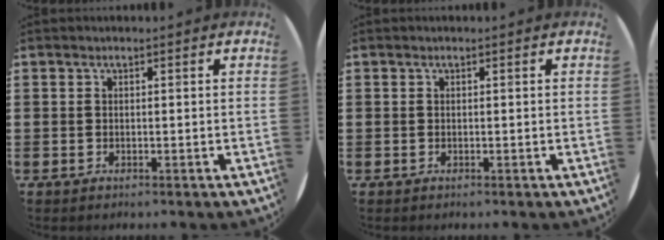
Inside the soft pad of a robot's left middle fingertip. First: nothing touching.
{"total": 0.0}